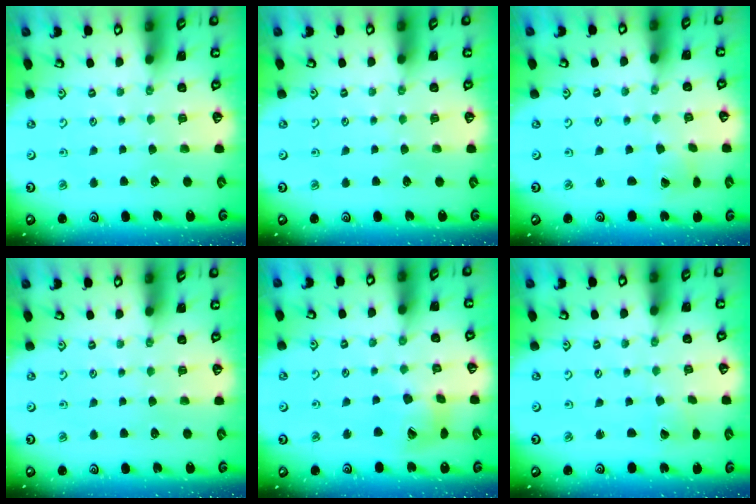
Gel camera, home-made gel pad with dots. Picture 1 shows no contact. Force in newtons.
{"total": 0.0}
{"total": 1.6, "press": 1.6, "slide": 0.1}
{"total": 0.0}
{"total": 12.7, "press": 12.6, "slide": 1.5}
{"total": 0.0}